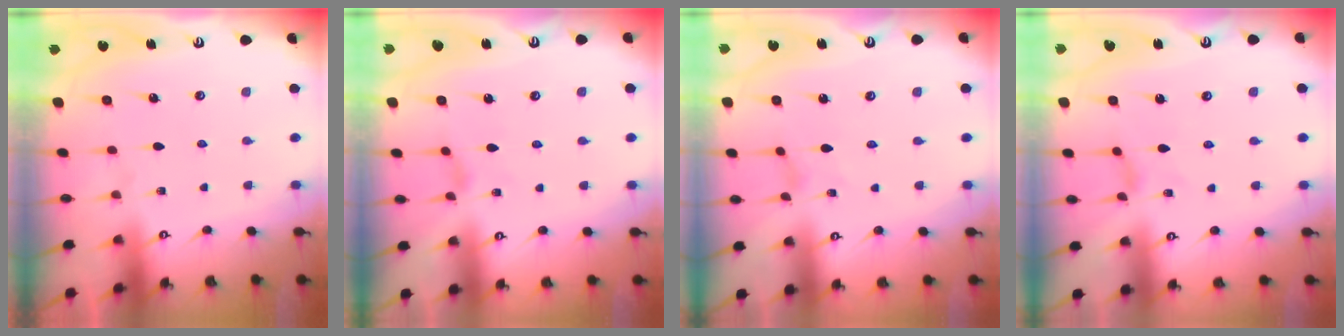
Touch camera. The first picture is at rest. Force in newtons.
{"total": 0.9, "press": 0.9, "slide": 0.3}
{"total": 0.0}
{"total": 0.0}